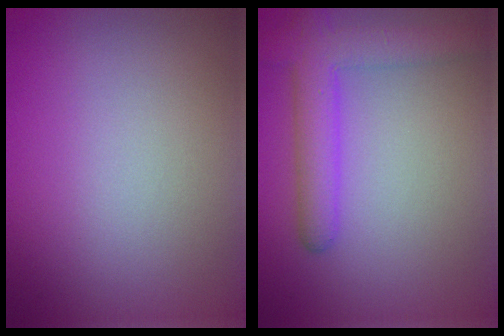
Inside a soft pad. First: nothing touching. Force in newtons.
{"total": 4.7, "press": 4.7, "slide": 0.3}